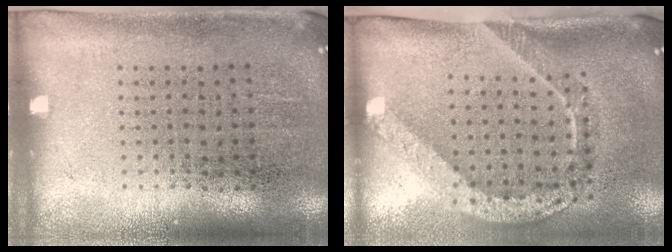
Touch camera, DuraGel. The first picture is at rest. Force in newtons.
{"total": 2.1, "press": 1.5, "slide": 1.5}